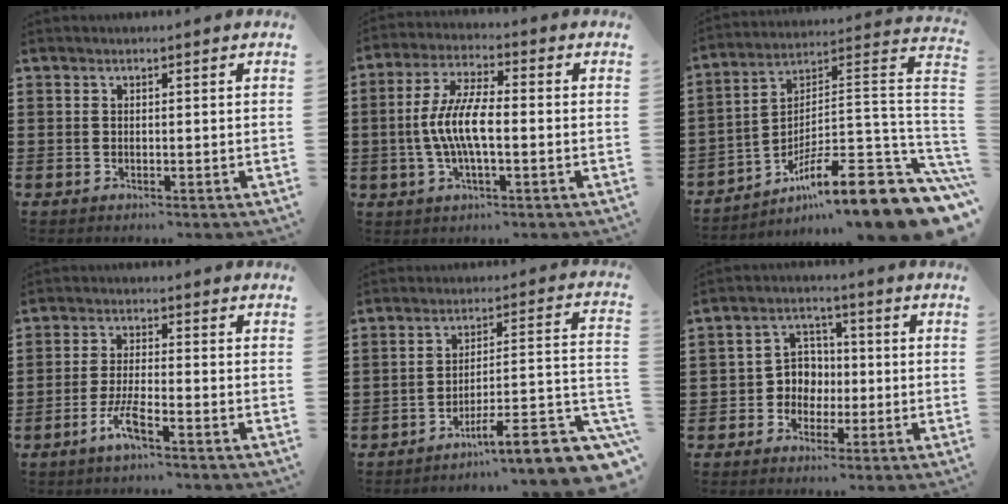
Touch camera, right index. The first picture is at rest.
{"total": 7.8, "force": [-1.2, 2.2, 7.3], "torque": [-0.167, -0.012, -0.030]}
{"total": 14.3, "force": [-9.1, 1.8, 10.9], "torque": [-0.151, 0.016, -0.158]}
{"total": 4.6, "force": [-2.8, 0.5, 3.6], "torque": [-0.088, -0.009, -0.059]}
{"total": 8.9, "force": [-6.1, 1.2, 6.4], "torque": [-0.087, -0.005, -0.116]}
{"total": 4.4, "force": [-1.0, 4.1, 1.2], "torque": [-0.038, 0.015, -0.022]}